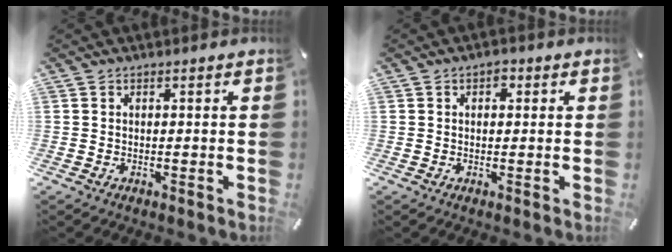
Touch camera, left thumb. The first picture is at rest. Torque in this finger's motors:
{"motor_torque": [-0.10, -0.12, 0.36, 0.13, -0.02]}